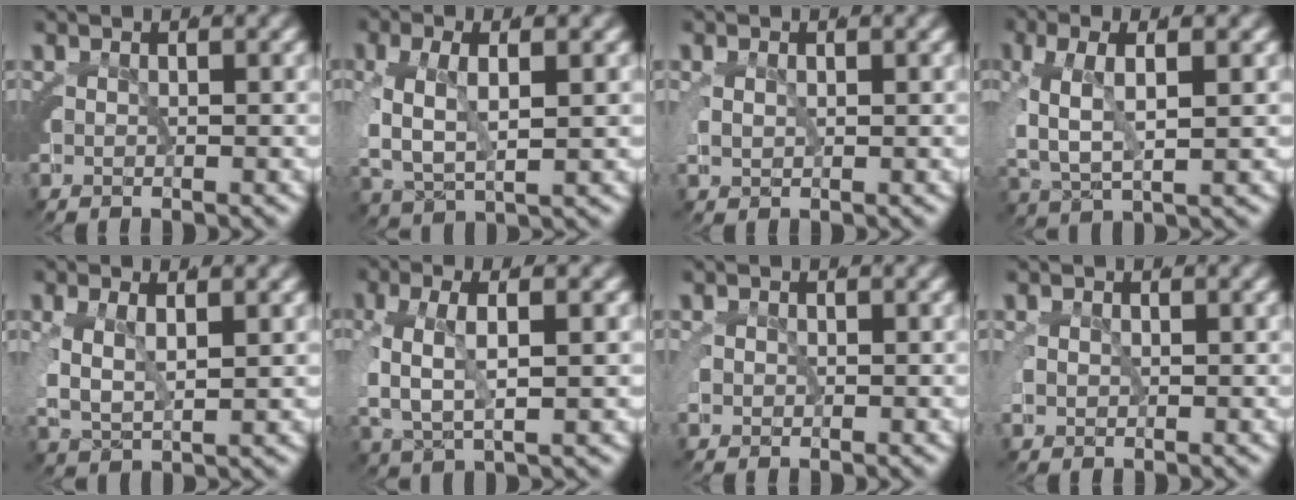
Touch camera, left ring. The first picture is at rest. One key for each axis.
{"total": 5.9, "fx": -0.2, "fy": 3.8, "fz": 4.5, "tx": -0.108, "ty": -0.010, "tz": 0.006}
{"total": 1.7, "fx": 0.3, "fy": 1.3, "fz": 1.0, "tx": -0.033, "ty": -0.008, "tz": 0.012}
{"total": 6.3, "fx": 0.0, "fy": 3.8, "fz": 5.0, "tx": -0.115, "ty": -0.005, "tz": 0.007}
{"total": 4.7, "fx": 0.4, "fy": 3.4, "fz": 3.3, "tx": -0.086, "ty": -0.010, "tz": 0.015}
{"total": 5.6, "fx": -0.1, "fy": 3.1, "fz": 4.7, "tx": -0.109, "ty": -0.006, "tz": 0.006}
{"total": 1.1, "fx": -0.3, "fy": 1.0, "fz": 0.4, "tx": -0.017, "ty": 0.001, "tz": -0.007}
{"total": 1.4, "fx": -0.1, "fy": 1.2, "fz": 0.8, "tx": -0.023, "ty": -0.004, "tz": 0.001}